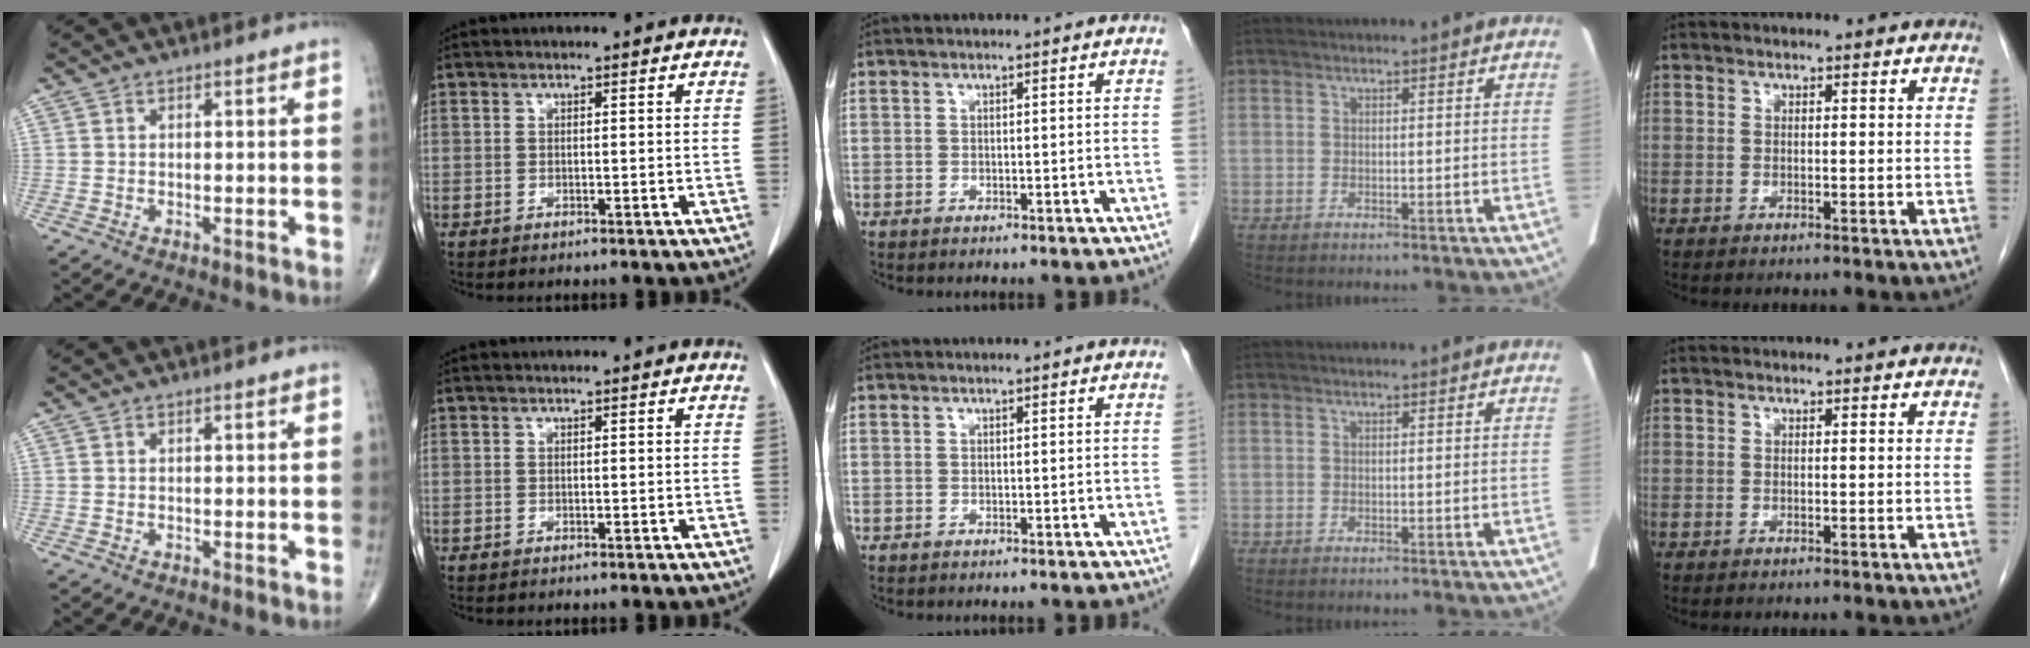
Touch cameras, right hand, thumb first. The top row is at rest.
{}